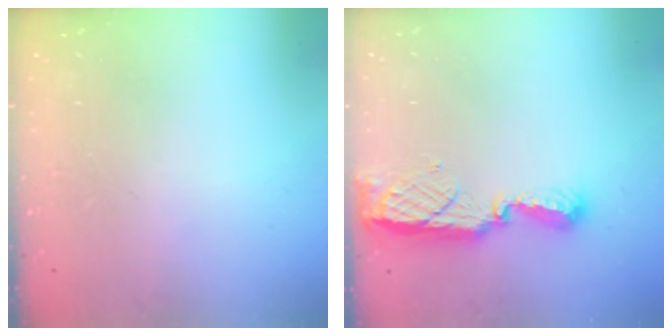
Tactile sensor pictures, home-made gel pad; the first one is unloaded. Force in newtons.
{"total": 7.9, "press": 7.9, "slide": 0.3}